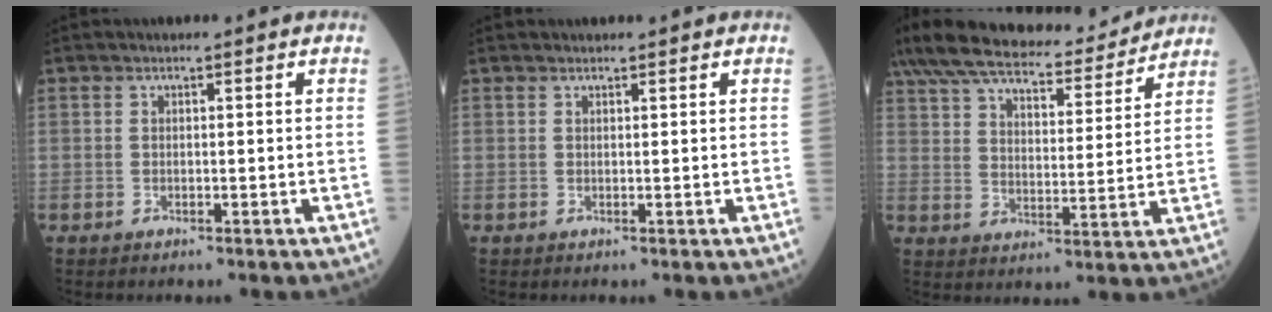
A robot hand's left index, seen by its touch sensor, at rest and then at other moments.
{"total": 0.6, "force": [0.6, 0.1, 0.1], "torque": [-0.007, 0.008, 0.012]}
{"total": 23.8, "force": [20.8, 5.7, 10.1], "torque": [-0.193, 0.029, 0.304]}